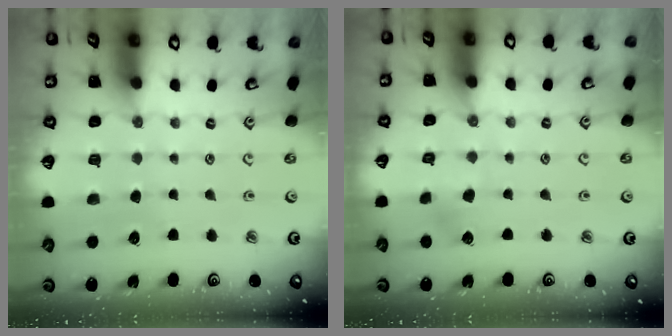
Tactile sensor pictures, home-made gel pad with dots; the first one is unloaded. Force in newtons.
{"total": 3.0, "press": 3.0, "slide": 0.3}